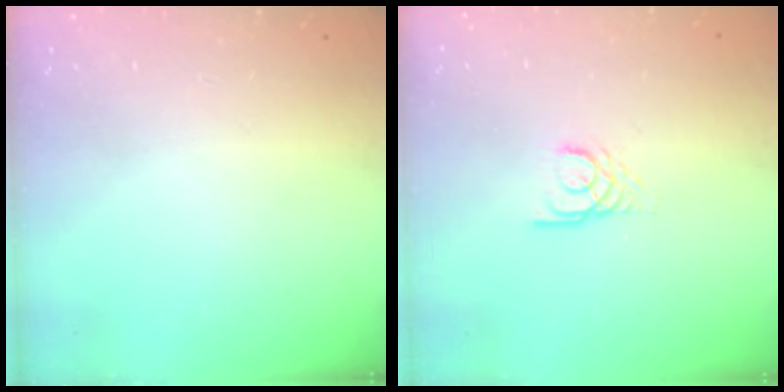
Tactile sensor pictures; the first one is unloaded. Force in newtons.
{"total": 1.3, "press": 1.3, "slide": 0.2}